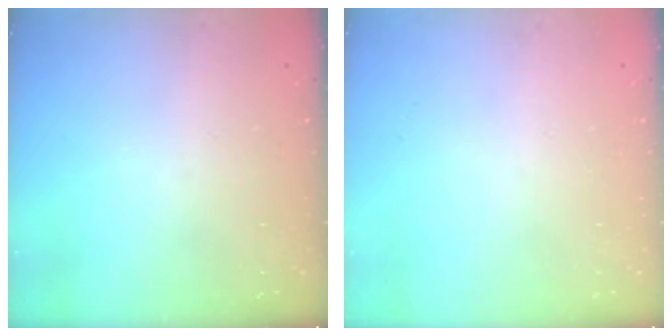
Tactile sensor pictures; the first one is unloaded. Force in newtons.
{"total": 0.0}